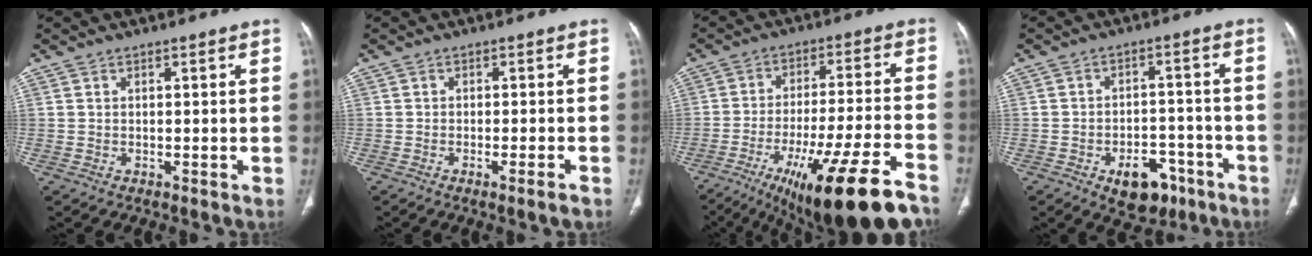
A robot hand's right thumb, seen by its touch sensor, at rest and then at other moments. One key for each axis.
{"total": 2.5, "fx": -1.5, "fy": 0.0, "fz": 2.0, "tx": -0.037, "ty": -0.003, "tz": -0.024}
{"total": 21.8, "fx": -14.5, "fy": 3.1, "fz": 16.0, "tx": -0.226, "ty": 0.046, "tz": -0.227}
{"total": 9.6, "fx": -5.2, "fy": 5.9, "fz": 5.5, "tx": -0.047, "ty": 0.035, "tz": -0.068}